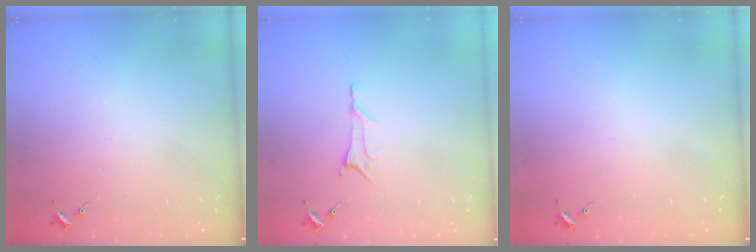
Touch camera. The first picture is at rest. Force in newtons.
{"total": 5.4, "press": 5.3, "slide": 0.6}
{"total": 0.0}